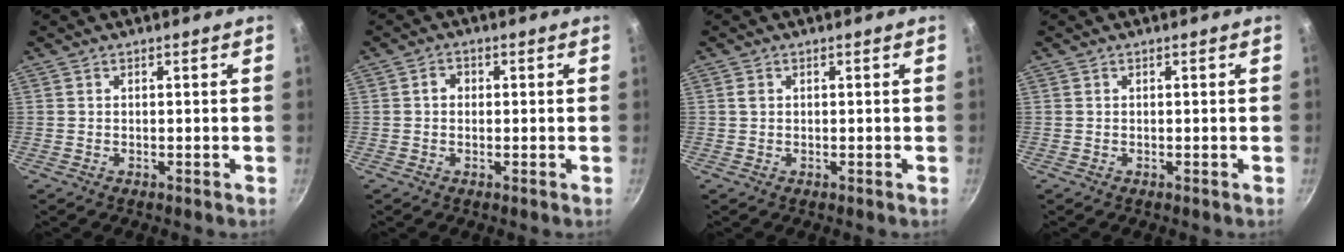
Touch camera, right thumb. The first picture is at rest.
{"total": 2.0, "force": [0.1, 1.7, 1.1], "torque": [-0.011, 0.005, 0.000]}
{"total": 0.9, "force": [0.2, 0.8, 0.5], "torque": [-0.008, 0.001, 0.002]}
{"total": 0.0}